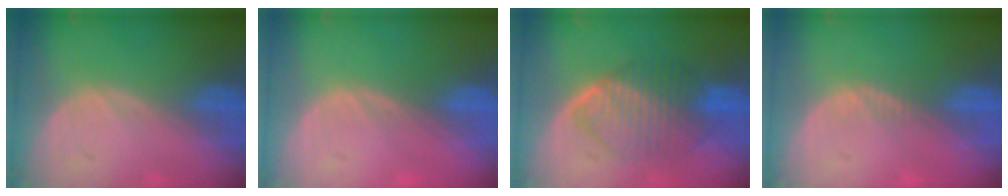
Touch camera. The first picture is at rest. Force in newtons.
{"total": 0.5, "press": 0.1, "slide": 0.5}
{"total": 7.5, "press": 7.5, "slide": 0.4}
{"total": 0.7, "press": 0.6, "slide": 0.4}